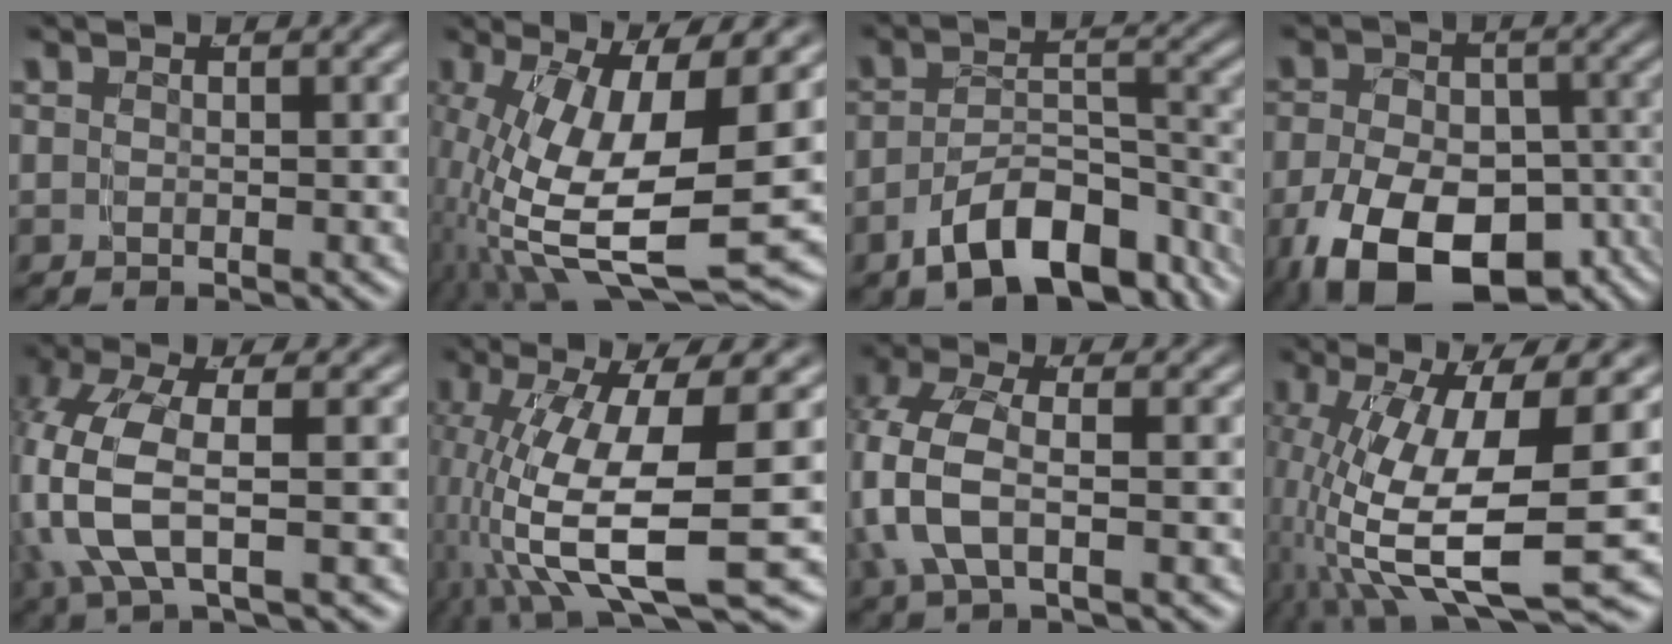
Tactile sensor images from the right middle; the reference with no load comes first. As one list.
[{"total": 13.8, "force": [-1.0, 6.9, 11.9], "torque": [-0.219, -0.033, 0.002]}, {"total": 10.1, "force": [-7.1, 4.7, 5.5], "torque": [-0.068, -0.010, -0.105]}, {"total": 13.4, "force": [-8.3, 7.6, 7.2], "torque": [-0.131, -0.060, -0.105]}, {"total": 6.3, "force": [-0.1, 3.0, 5.5], "torque": [-0.140, -0.016, 0.006]}, {"total": 11.5, "force": [-2.8, 5.3, 9.8], "torque": [-0.202, -0.050, -0.012]}, {"total": 5.6, "force": [0.1, 3.6, 4.3], "torque": [-0.122, -0.013, 0.006]}, {"total": 12.5, "force": [-2.2, 6.1, 10.7], "torque": [-0.217, -0.045, -0.006]}]